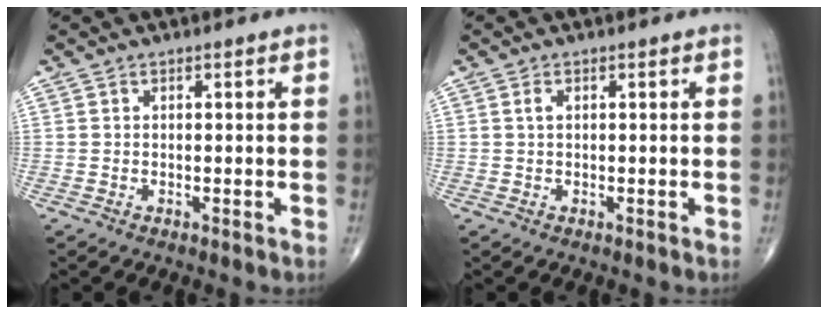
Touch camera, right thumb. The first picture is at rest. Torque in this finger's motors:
{"motor_torque": [0.00, 0.64, 0.16, 0.09, -0.01]}